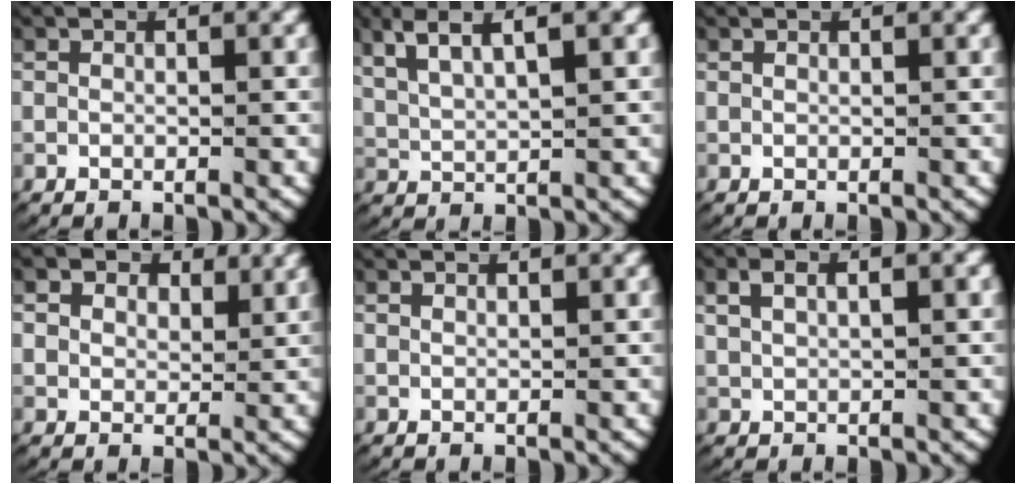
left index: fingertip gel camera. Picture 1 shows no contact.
{"total": 5.9, "force": [3.5, 2.6, 4.0], "torque": [-0.076, 0.015, 0.063]}
{"total": 0.0}
{"total": 2.8, "force": [1.9, 1.6, 1.2], "torque": [-0.027, -0.008, 0.035]}
{"total": 0.8, "force": [0.8, -0.3, 0.1], "torque": [-0.003, -0.003, 0.017]}
{"total": 2.1, "force": [1.1, 0.7, 1.6], "torque": [-0.031, 0.005, 0.026]}